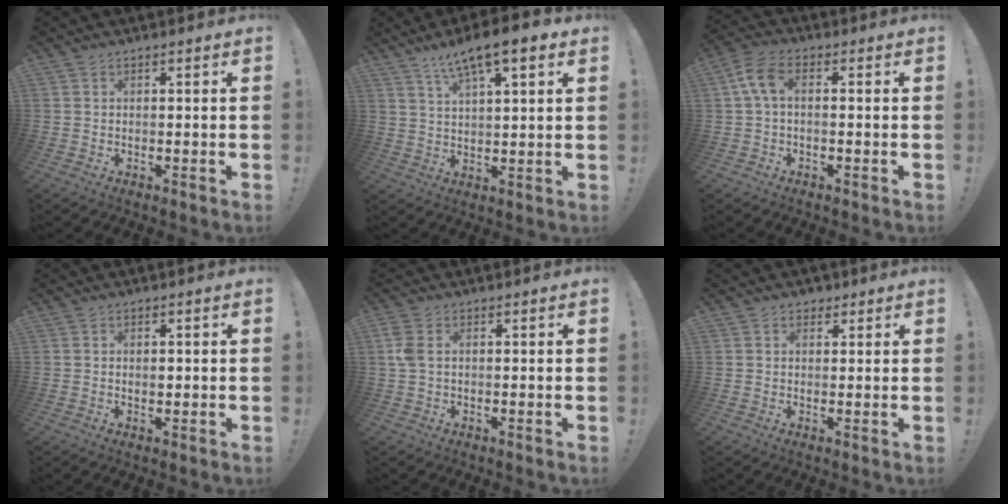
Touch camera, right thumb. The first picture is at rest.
{"total": 9.6, "force": [6.3, 2.2, 6.9], "torque": [-0.117, -0.029, 0.109]}
{"total": 6.7, "force": [0.9, 3.5, 5.6], "torque": [-0.122, 0.006, 0.021]}
{"total": 1.1, "force": [-0.1, 0.8, 0.7], "torque": [-0.004, 0.001, -0.004]}
{"total": 3.6, "force": [0.8, 2.1, 2.9], "torque": [-0.060, 0.002, 0.013]}
{"total": 2.9, "force": [1.6, 2.1, 1.0], "torque": [-0.007, -0.004, 0.028]}